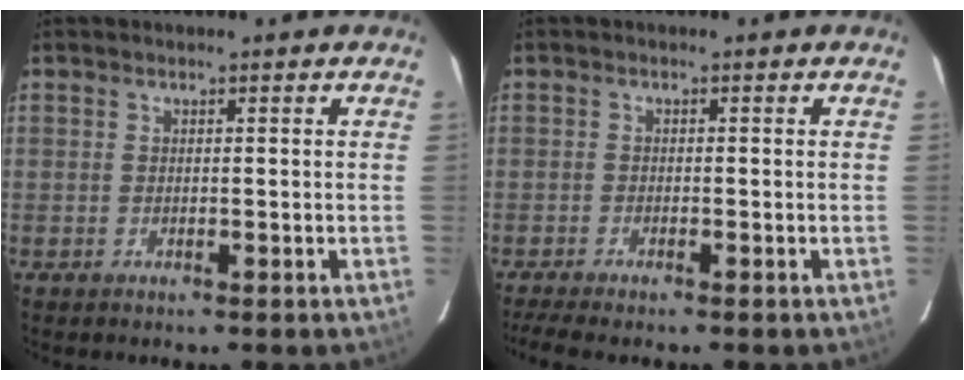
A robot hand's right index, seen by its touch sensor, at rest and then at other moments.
{"total": 4.2, "force": [-3.5, 0.3, 2.3], "torque": [-0.057, -0.014, -0.063]}